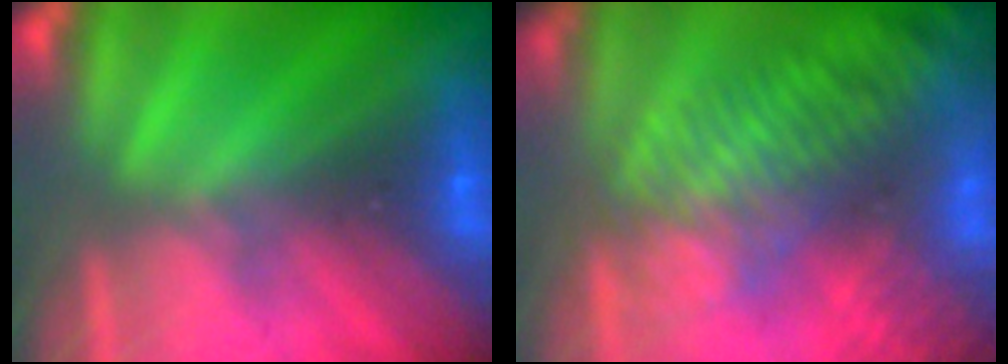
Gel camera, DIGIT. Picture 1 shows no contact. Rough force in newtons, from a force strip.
{"total": 8.1}